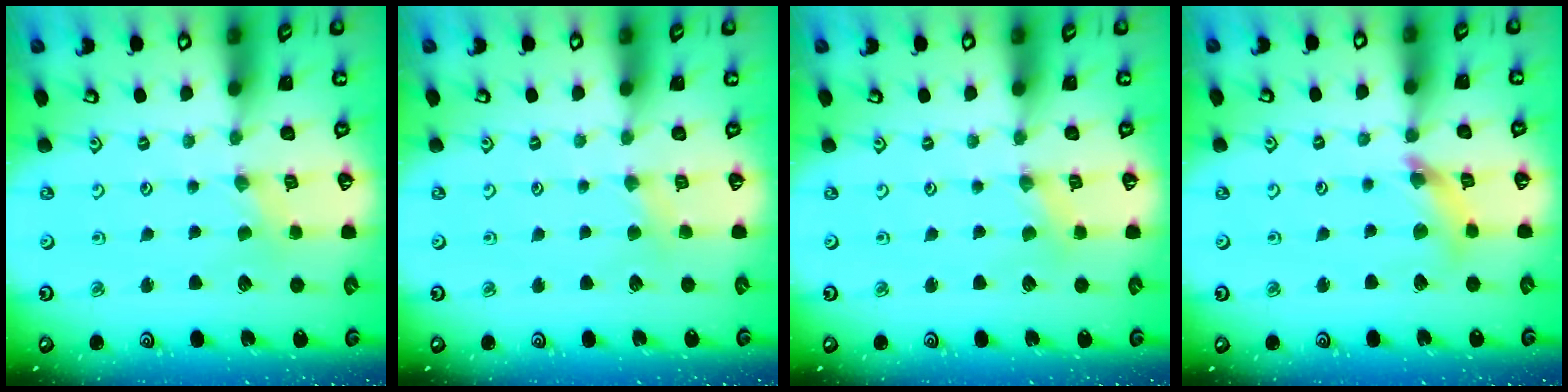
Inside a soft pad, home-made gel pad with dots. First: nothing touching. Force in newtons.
{"total": 2.7, "press": 2.7, "slide": 0.5}
{"total": 0.7, "press": 0.7, "slide": 0.2}
{"total": 8.0, "press": 7.9, "slide": 0.8}